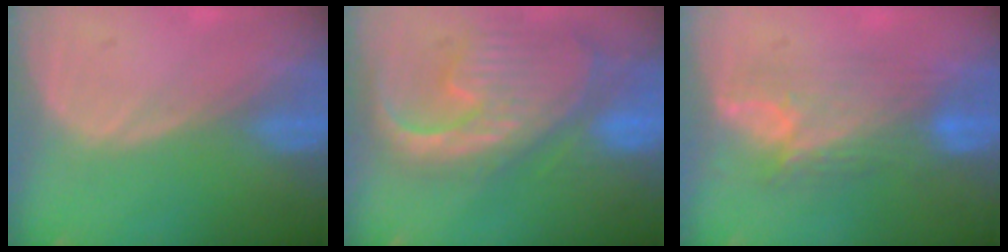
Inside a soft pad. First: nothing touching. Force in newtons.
{"total": 12.7, "press": 10.9, "slide": 6.5}
{"total": 7.3, "press": 7.1, "slide": 1.3}